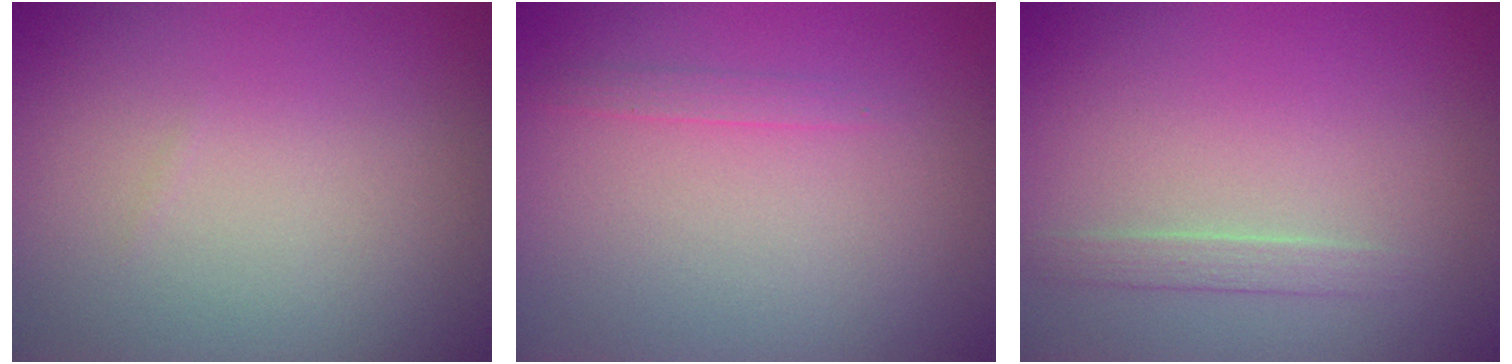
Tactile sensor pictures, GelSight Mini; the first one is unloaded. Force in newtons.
{"total": 0.9, "press": 0.9, "slide": 0.1}
{"total": 1.1, "press": 1.1, "slide": 0.1}